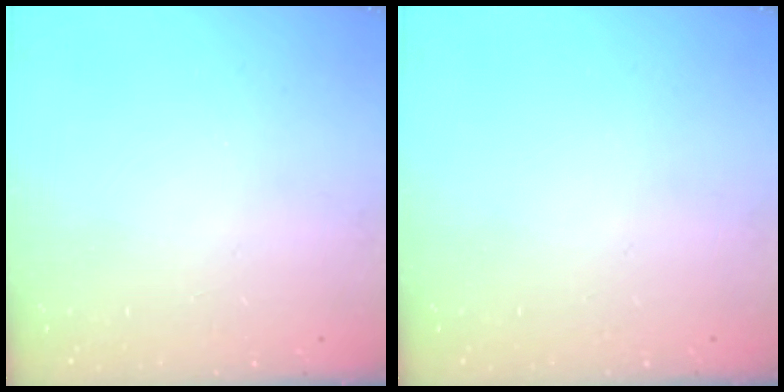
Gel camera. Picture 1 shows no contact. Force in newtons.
{"total": 0.0}